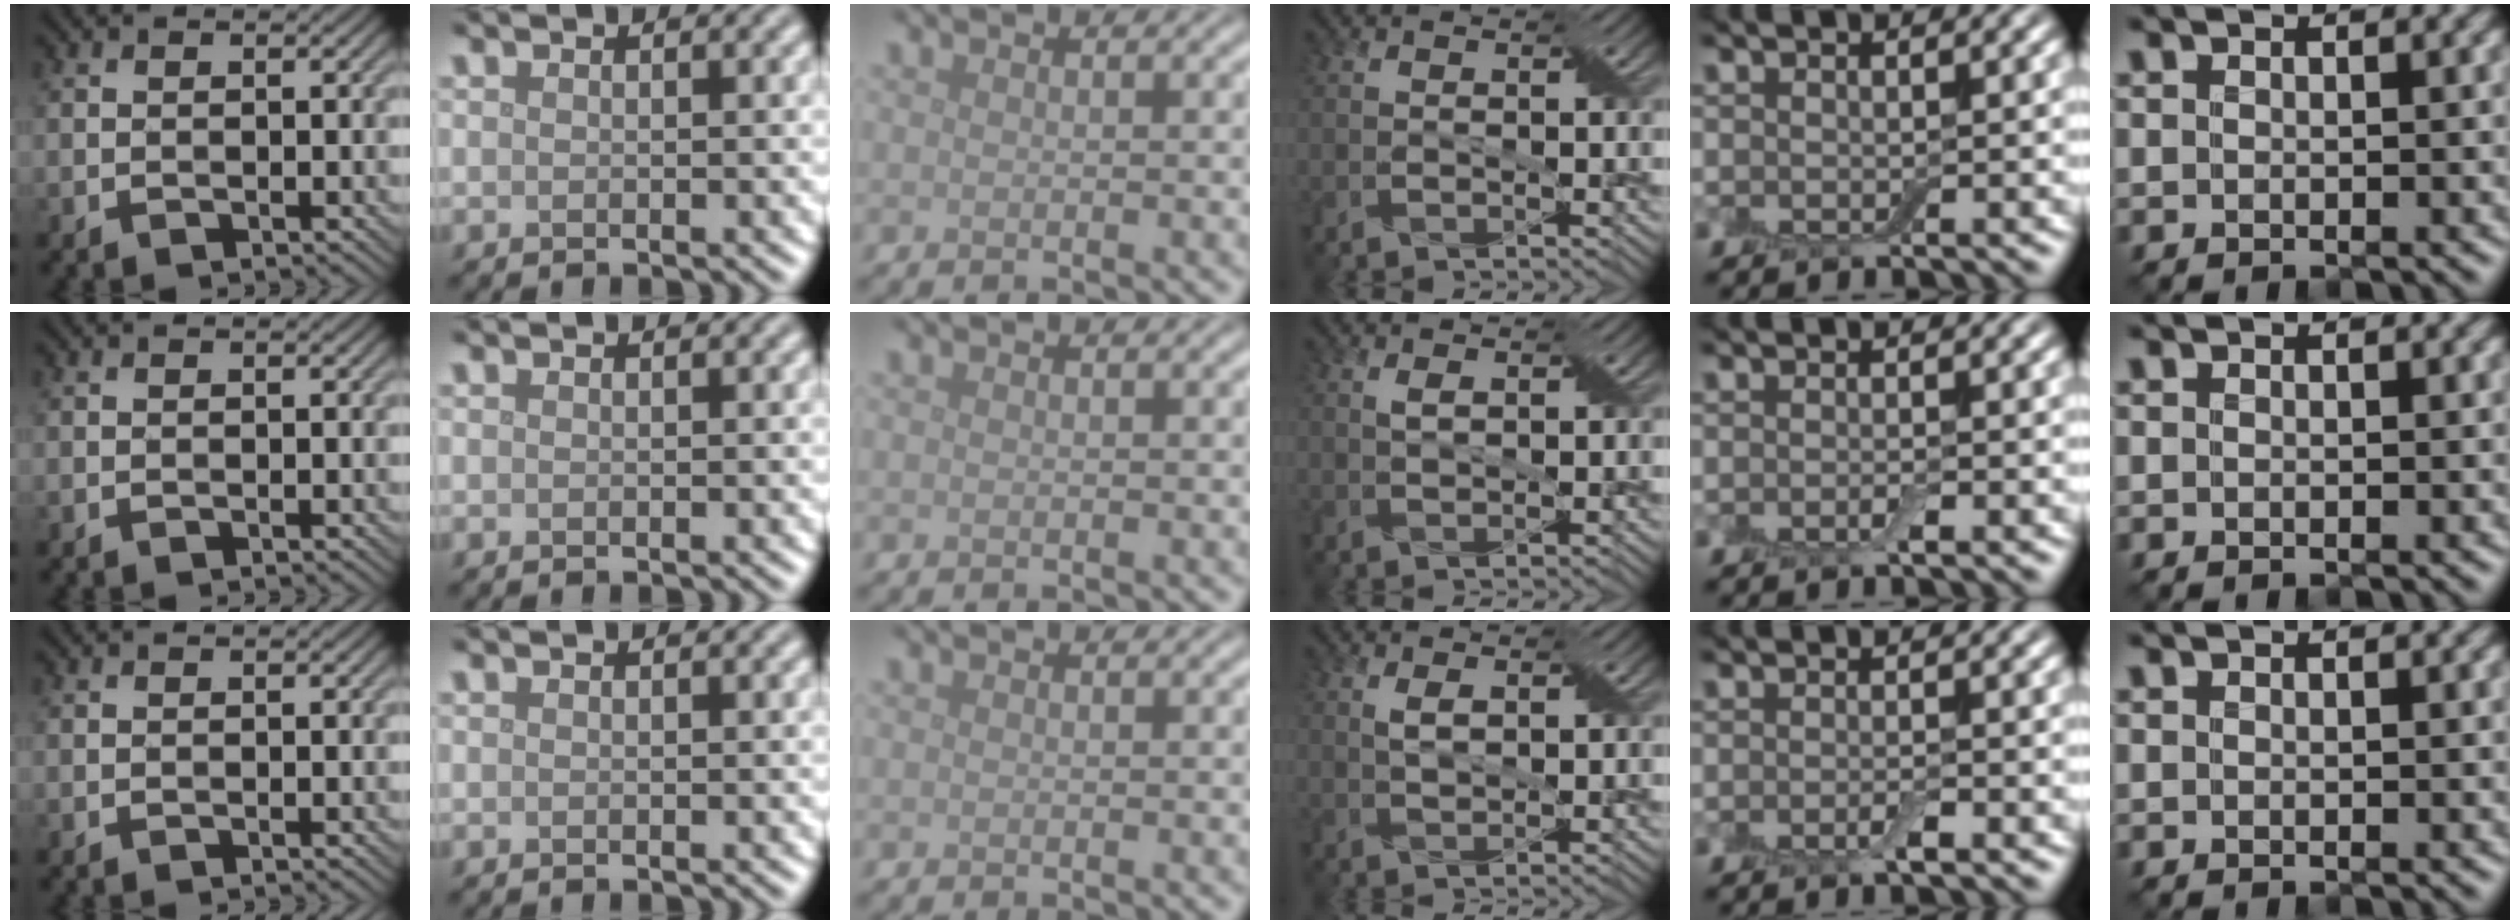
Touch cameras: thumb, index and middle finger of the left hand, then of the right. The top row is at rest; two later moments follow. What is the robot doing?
{"motion": "shake", "object": "box of matches"}